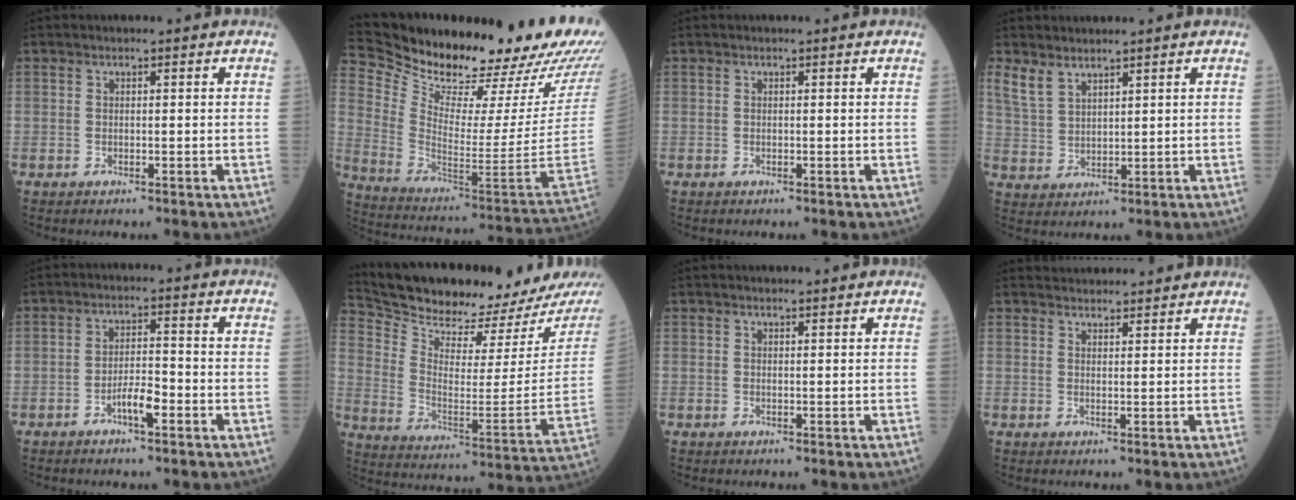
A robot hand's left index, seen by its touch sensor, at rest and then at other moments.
{"total": 33.0, "force": [27.4, 4.7, 17.7], "torque": [-0.301, -0.094, 0.378]}
{"total": 0.0}
{"total": 3.7, "force": [3.1, 1.6, 1.4], "torque": [-0.042, -0.001, 0.074]}
{"total": 3.9, "force": [-2.5, 0.7, 2.9], "torque": [-0.055, -0.002, -0.048]}
{"total": 20.5, "force": [19.4, 1.0, 6.6], "torque": [-0.130, -0.088, 0.292]}
{"total": 1.7, "force": [1.6, 0.0, 0.7], "torque": [-0.007, 0.007, 0.019]}
{"total": 5.5, "force": [5.4, 0.8, 0.8], "torque": [-0.011, 0.024, 0.068]}